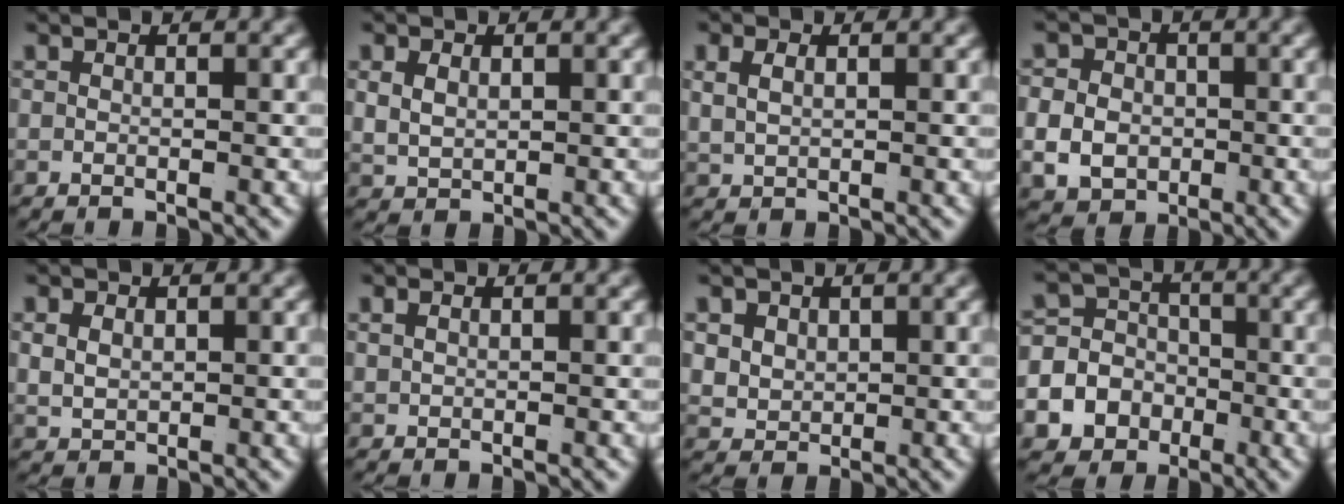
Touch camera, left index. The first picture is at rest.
{"total": 2.4, "force": [0.8, 1.8, 1.4], "torque": [-0.035, -0.006, 0.027]}
{"total": 1.4, "force": [0.8, 0.7, 1.0], "torque": [-0.023, -0.002, 0.024]}
{"total": 5.4, "force": [-0.7, 4.8, 2.3], "torque": [-0.047, -0.016, -0.008]}
{"total": 2.0, "force": [0.8, 1.5, 1.1], "torque": [-0.030, -0.008, 0.027]}
{"total": 0.7, "force": [0.6, -0.2, 0.3], "torque": [-0.003, 0.002, 0.018]}
{"total": 3.4, "force": [0.8, 2.9, 1.4], "torque": [-0.048, -0.021, 0.032]}
{"total": 11.7, "force": [-3.5, 10.6, 3.5], "torque": [-0.091, -0.044, -0.065]}